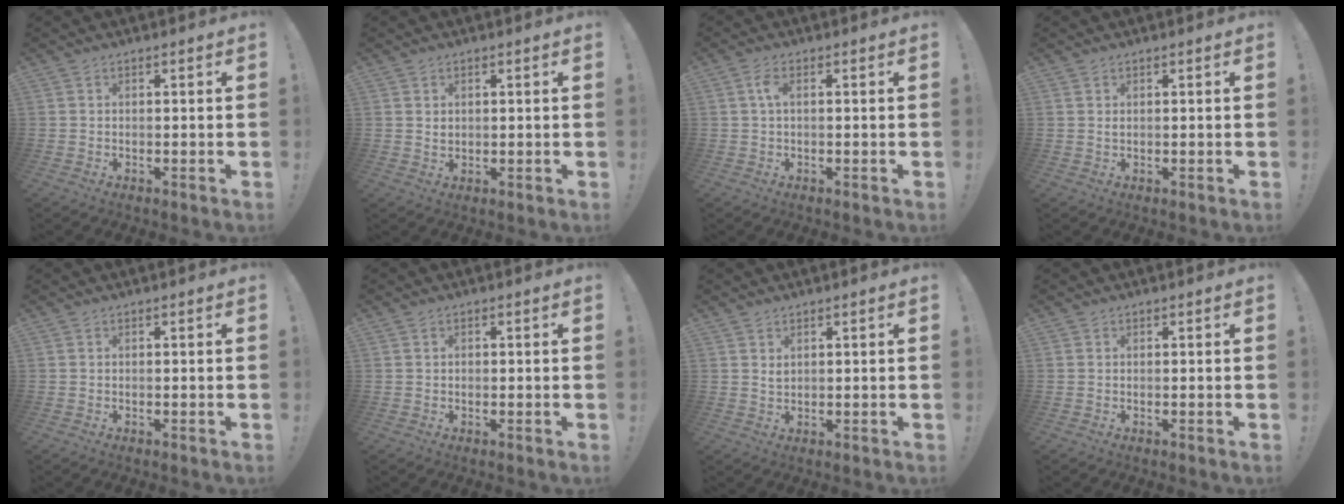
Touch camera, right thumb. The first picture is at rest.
{"total": 1.4, "force": [0.7, 1.1, 0.5], "torque": [-0.002, -0.003, 0.010]}
{"total": 3.1, "force": [0.3, 1.0, 2.9], "torque": [-0.061, 0.008, 0.006]}
{"total": 0.5, "force": [0.4, 0.3, 0.3], "torque": [-0.001, -0.003, 0.007]}
{"total": 0.0}
{"total": 0.6, "force": [-0.1, 0.6, 0.1], "torque": [-0.008, 0.004, 0.000]}
{"total": 1.6, "force": [1.1, 0.8, 0.8], "torque": [-0.013, -0.004, 0.021]}
{"total": 0.0}